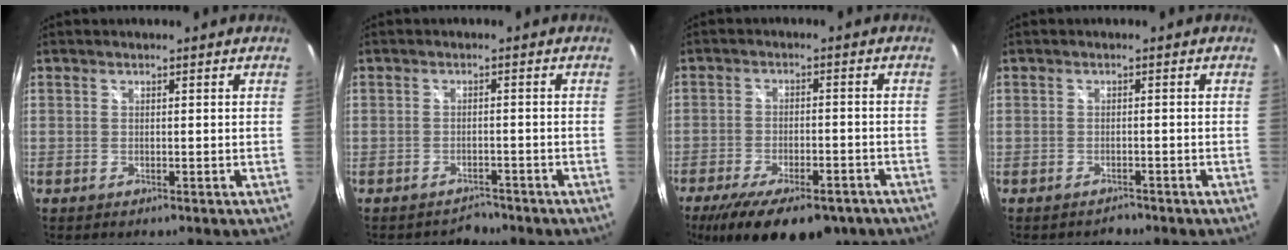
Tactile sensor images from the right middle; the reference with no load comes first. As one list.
[{"total": 2.3, "force": [-2.1, 0.8, -0.4], "torque": [0.008, 0.008, -0.034]}, {"total": 17.6, "force": [-12.3, 6.9, 10.6], "torque": [-0.207, -0.041, -0.178]}, {"total": 1.2, "force": [-1.2, 0.3, -0.2], "torque": [-0.001, 0.003, -0.018]}]